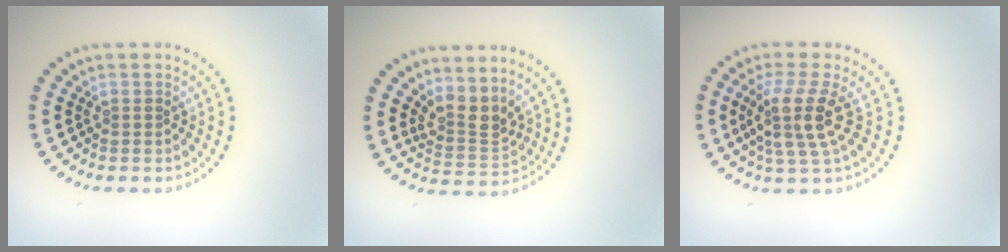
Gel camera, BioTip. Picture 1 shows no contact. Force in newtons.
{"total": 3.1, "press": 2.2, "slide": 2.2}
{"total": 4.0, "press": 3.1, "slide": 2.5}